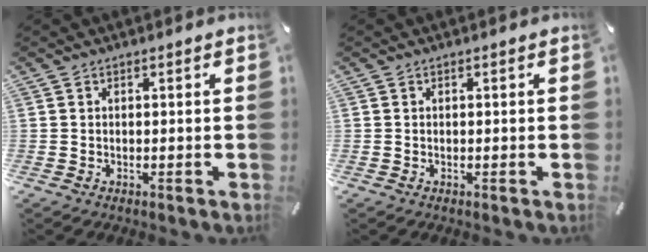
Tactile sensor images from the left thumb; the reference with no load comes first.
{"total": 0.0}